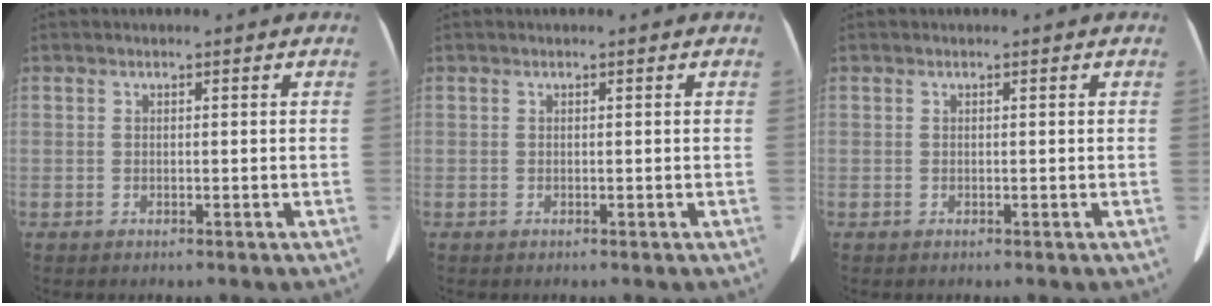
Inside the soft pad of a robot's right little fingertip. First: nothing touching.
{"total": 0.0}
{"total": 0.0}